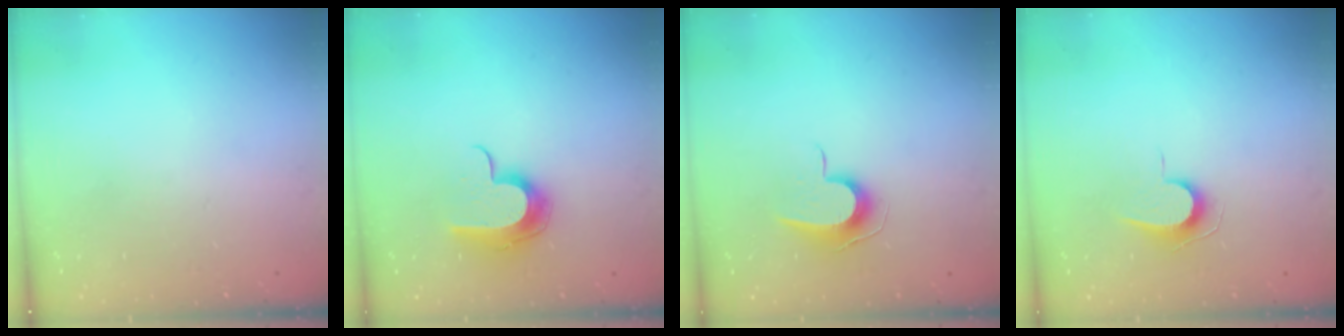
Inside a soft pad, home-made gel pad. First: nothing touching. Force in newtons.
{"total": 11.6, "press": 11.6, "slide": 0.8}
{"total": 8.8, "press": 8.7, "slide": 0.8}
{"total": 7.0, "press": 7.0, "slide": 0.7}